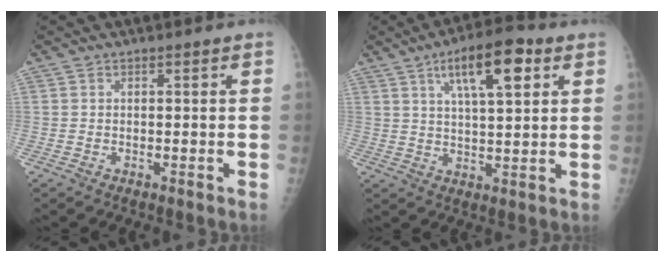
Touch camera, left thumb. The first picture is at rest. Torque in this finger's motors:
{"motor_torque": [2.21, 1.52, 1.32, -0.37, 0.09]}